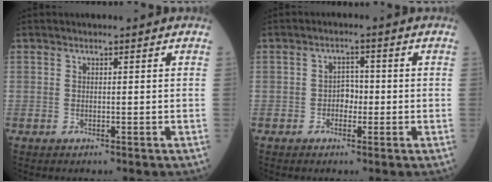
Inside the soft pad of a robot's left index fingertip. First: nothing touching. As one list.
[{"total": 2.6, "force": [-0.8, 1.8, 1.7], "torque": [-0.019, 0.007, -0.019]}]